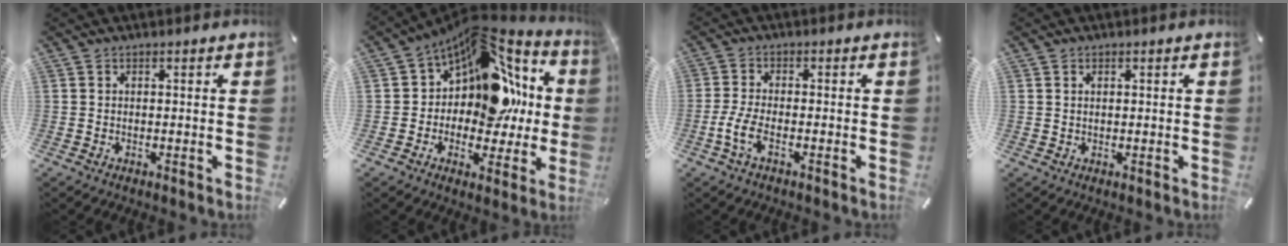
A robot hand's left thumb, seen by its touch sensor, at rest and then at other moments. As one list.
[{"total": 14.6, "force": [4.6, 10.7, 8.9], "torque": [-0.139, -0.053, 0.078]}, {"total": 5.4, "force": [-2.1, 2.1, 4.5], "torque": [-0.106, -0.006, -0.041]}, {"total": 0.9, "force": [0.3, 0.8, 0.4], "torque": [-0.010, 0.005, 0.005]}]